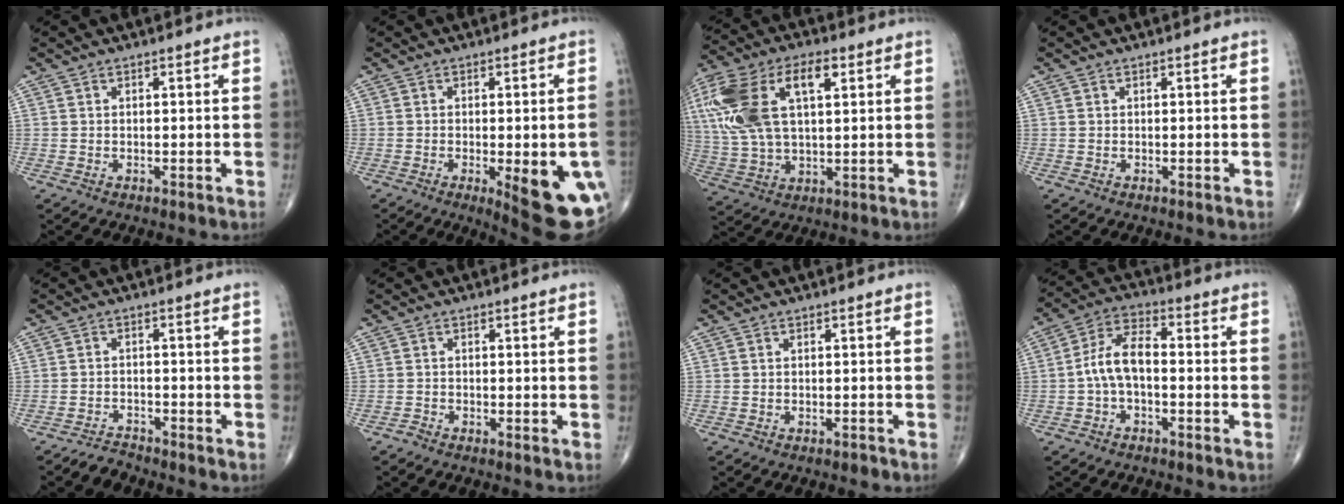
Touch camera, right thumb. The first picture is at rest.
{"total": 15.5, "force": [-4.4, 4.9, 14.0], "torque": [-0.132, -0.004, -0.036]}
{"total": 21.2, "force": [6.2, 10.8, 17.2], "torque": [-0.383, 0.019, 0.114]}
{"total": 0.0}
{"total": 2.6, "force": [-2.5, 0.4, -0.5], "torque": [0.013, 0.007, -0.050]}
{"total": 0.8, "force": [-0.6, 0.3, 0.3], "torque": [-0.002, -0.001, -0.019]}
{"total": 0.5, "force": [-0.4, 0.3, 0.2], "torque": [0.002, 0.001, -0.008]}
{"total": 7.8, "force": [-1.2, 3.9, 6.6], "torque": [-0.123, 0.033, -0.033]}